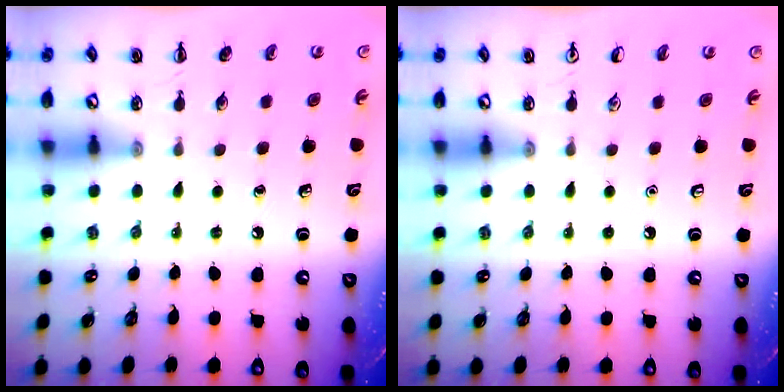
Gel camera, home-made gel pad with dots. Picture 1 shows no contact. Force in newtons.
{"total": 0.0}